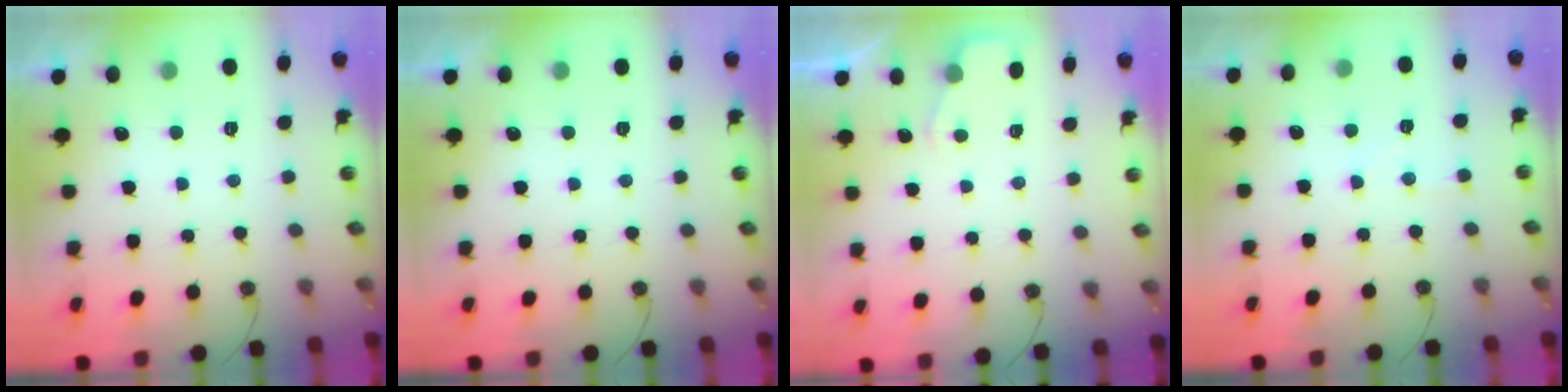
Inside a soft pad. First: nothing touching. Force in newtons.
{"total": 0.0}
{"total": 2.8, "press": 2.7, "slide": 0.5}
{"total": 4.0, "press": 3.9, "slide": 0.6}